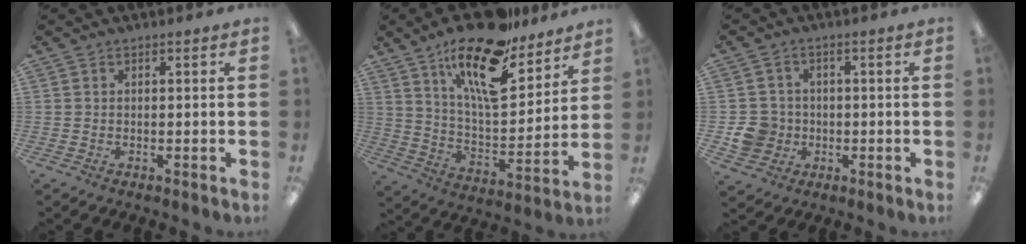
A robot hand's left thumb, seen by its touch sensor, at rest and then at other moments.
{"total": 19.8, "force": [13.9, 7.3, 12.1], "torque": [-0.210, -0.083, 0.237]}
{"total": 7.0, "force": [-1.1, 6.6, 2.1], "torque": [-0.042, 0.015, -0.016]}